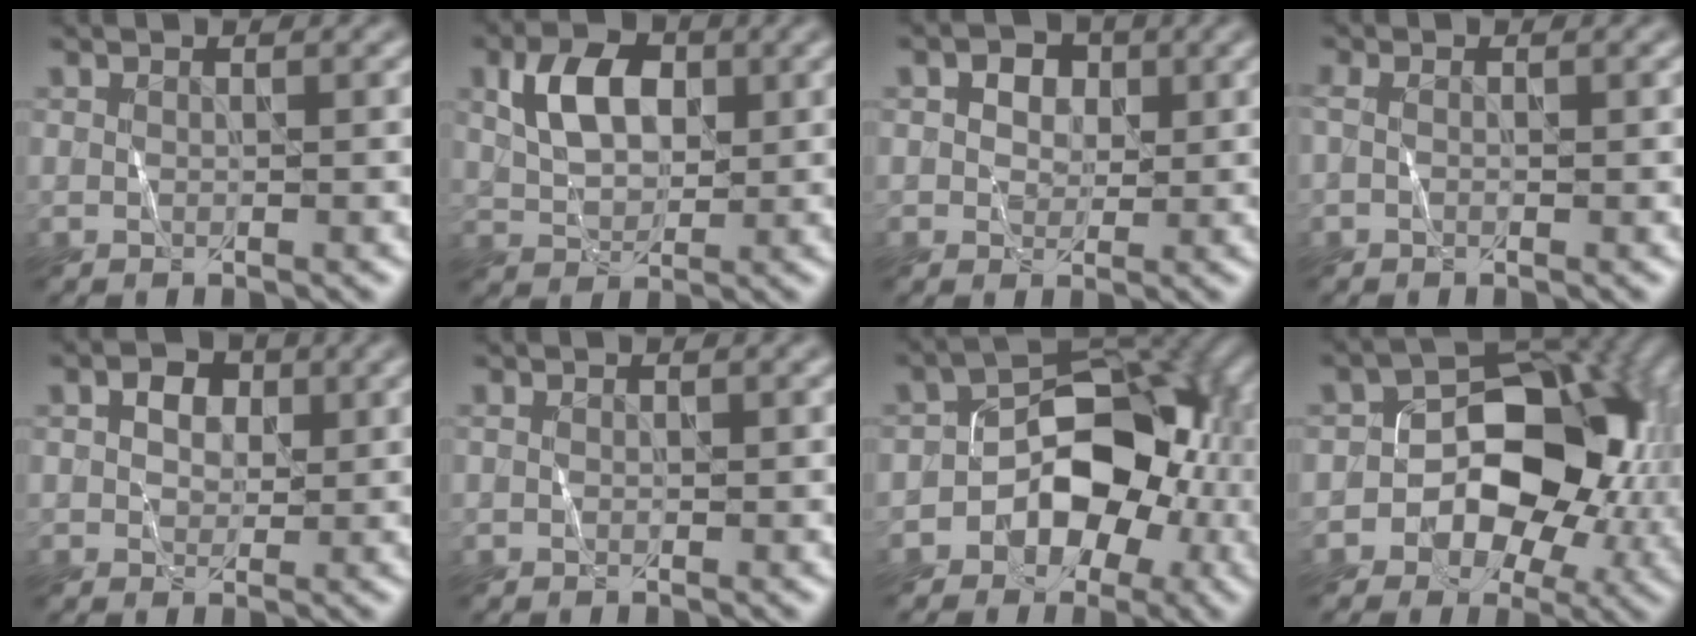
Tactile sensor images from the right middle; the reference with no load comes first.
{"total": 4.7, "force": [1.6, 3.1, 3.1], "torque": [-0.062, 0.013, 0.029]}
{"total": 2.7, "force": [1.1, 2.1, 1.2], "torque": [-0.018, 0.012, 0.011]}
{"total": 0.7, "force": [0.0, 0.4, 0.6], "torque": [-0.021, 0.007, -0.004]}
{"total": 2.1, "force": [0.8, 1.7, 1.0], "torque": [-0.017, 0.010, 0.011]}
{"total": 0.0}
{"total": 7.6, "force": [-2.2, 5.4, 5.0], "torque": [-0.056, 0.013, -0.038]}
{"total": 9.8, "force": [-1.6, 6.8, 7.0], "torque": [-0.079, 0.014, -0.033]}